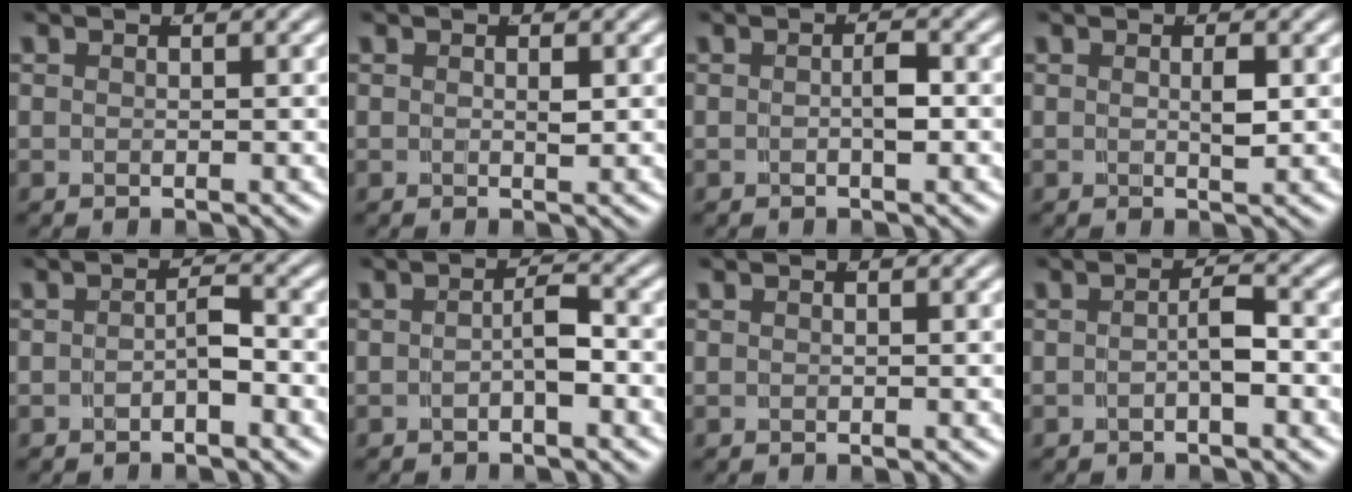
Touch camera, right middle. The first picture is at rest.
{"total": 0.6, "force": [0.1, -0.4, 0.5], "torque": [-0.008, -0.009, 0.009]}
{"total": 1.3, "force": [-0.5, 0.0, 1.2], "torque": [-0.015, -0.004, -0.004]}
{"total": 1.1, "force": [0.0, -0.2, 1.0], "torque": [-0.019, -0.010, 0.007]}
{"total": 1.7, "force": [-1.1, 0.4, 1.2], "torque": [-0.015, -0.002, -0.016]}
{"total": 1.8, "force": [-1.0, 0.2, 1.5], "torque": [-0.019, -0.004, -0.013]}
{"total": 0.0}
{"total": 1.7, "force": [-0.9, 0.0, 1.5], "torque": [-0.022, -0.004, -0.010]}